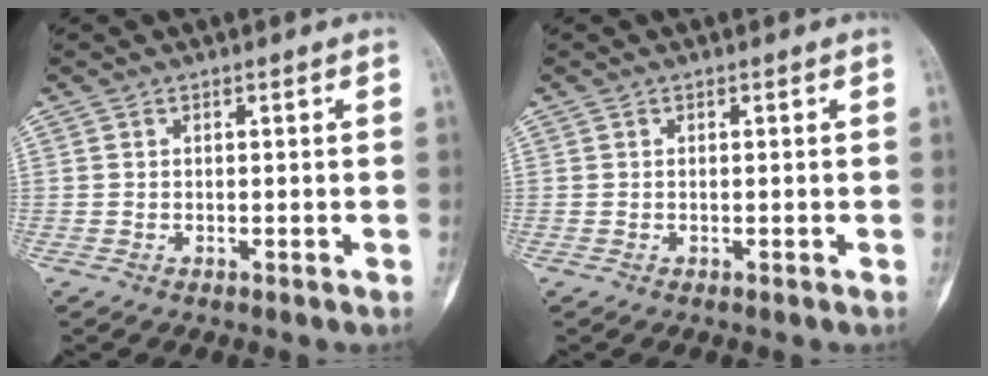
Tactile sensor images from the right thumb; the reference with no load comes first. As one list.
[{"total": 0.0}]